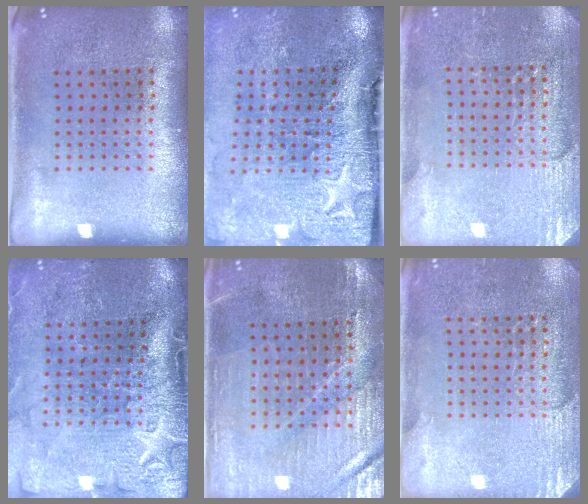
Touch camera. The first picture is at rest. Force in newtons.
{"total": 5.0, "press": 4.0, "slide": 3.1}
{"total": 2.9, "press": 2.8, "slide": 0.3}
{"total": 4.4, "press": 3.7, "slide": 2.5}
{"total": 1.7, "press": 1.7, "slide": 0.3}
{"total": 2.8, "press": 2.6, "slide": 1.0}